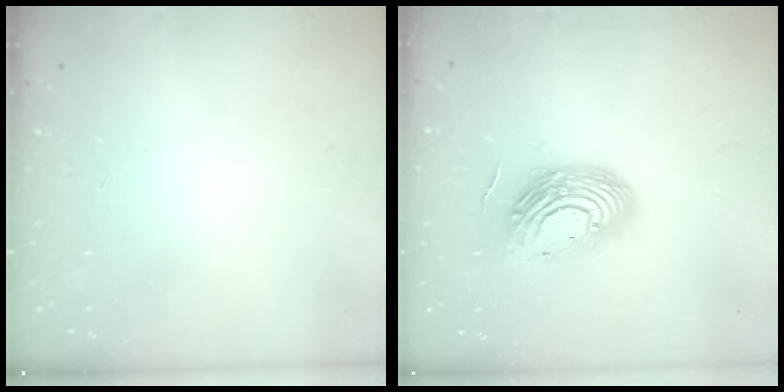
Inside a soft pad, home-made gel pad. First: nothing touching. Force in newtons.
{"total": 14.0, "press": 13.9, "slide": 1.1}